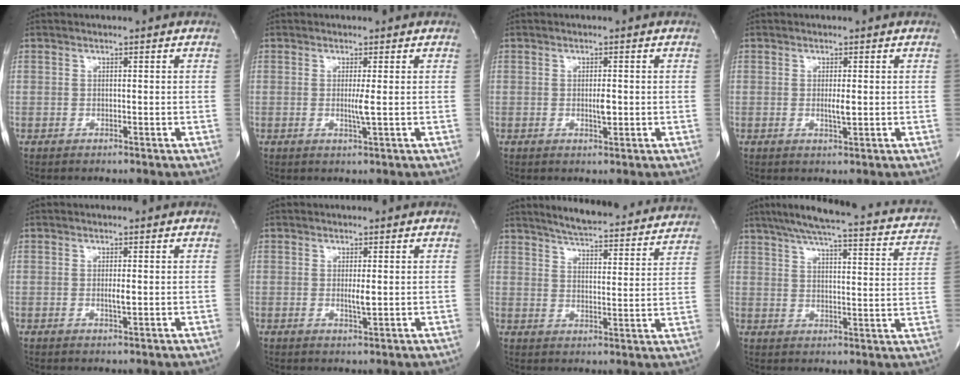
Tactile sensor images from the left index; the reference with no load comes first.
{"total": 1.8, "force": [-0.3, -0.4, 1.7], "torque": [-0.038, -0.009, -0.004]}
{"total": 1.7, "force": [-0.4, 0.4, 1.6], "torque": [-0.031, -0.006, -0.005]}
{"total": 1.7, "force": [-0.3, 0.2, 1.7], "torque": [-0.035, -0.008, -0.003]}
{"total": 1.3, "force": [-0.3, 0.1, 1.3], "torque": [-0.026, -0.007, -0.004]}
{"total": 1.7, "force": [-0.1, 0.2, 1.7], "torque": [-0.037, -0.009, -0.001]}
{"total": 21.4, "force": [20.0, 2.7, 7.3], "torque": [-0.103, -0.028, 0.250]}
{"total": 27.0, "force": [23.5, 4.0, 12.5], "torque": [-0.192, -0.023, 0.279]}